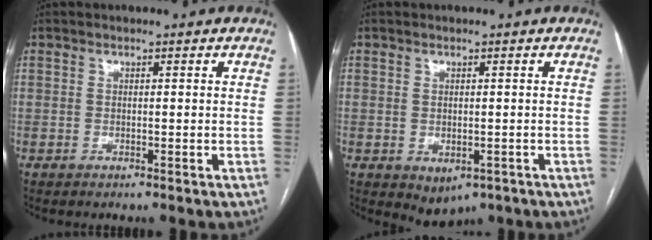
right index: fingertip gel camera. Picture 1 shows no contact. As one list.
[{"total": 3.8, "force": [-1.6, 2.6, 2.3], "torque": [-0.027, -0.003, -0.008]}]